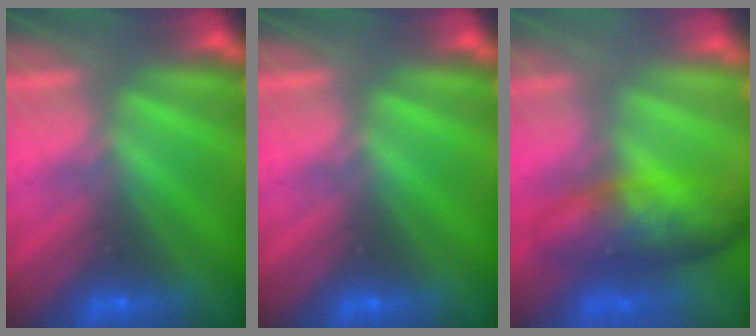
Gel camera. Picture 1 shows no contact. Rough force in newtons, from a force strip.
{"total": 0.0}
{"total": 8.3}